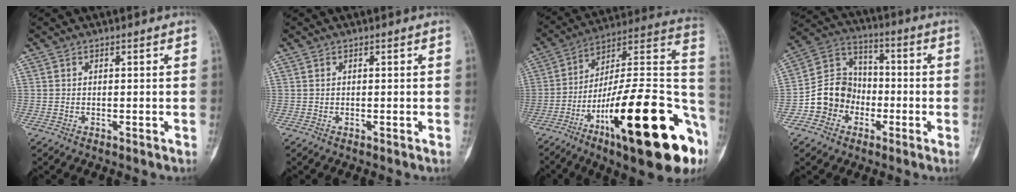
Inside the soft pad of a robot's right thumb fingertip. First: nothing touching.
{"total": 0.0}
{"total": 32.0, "force": [-11.9, 8.8, 28.3], "torque": [-0.354, 0.053, -0.181]}
{"total": 11.6, "force": [-3.9, 10.1, 4.2], "torque": [-0.036, 0.053, -0.074]}